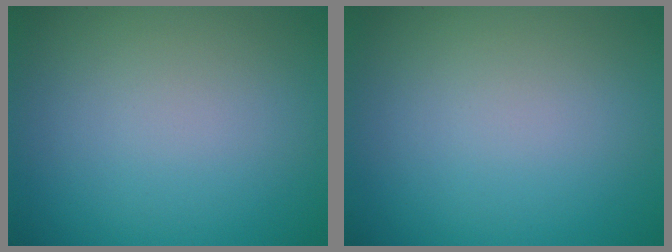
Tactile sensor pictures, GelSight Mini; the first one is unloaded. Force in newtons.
{"total": 0.0}